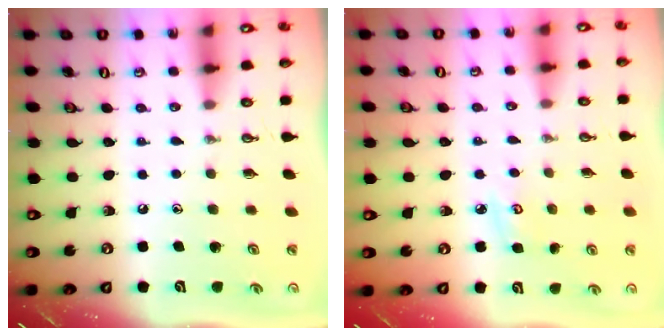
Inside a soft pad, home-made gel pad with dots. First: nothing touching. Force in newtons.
{"total": 3.9, "press": 3.9, "slide": 0.4}